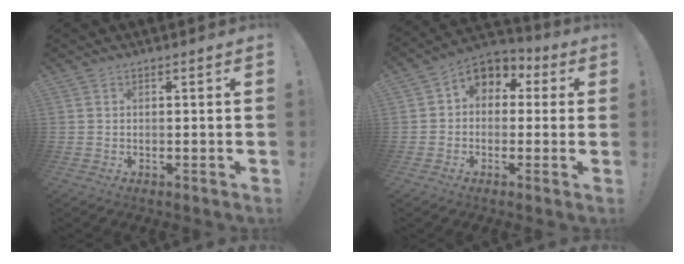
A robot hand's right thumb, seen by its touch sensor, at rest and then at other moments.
{"total": 5.8, "force": [0.0, 5.1, 2.7], "torque": [-0.037, 0.008, 0.006]}